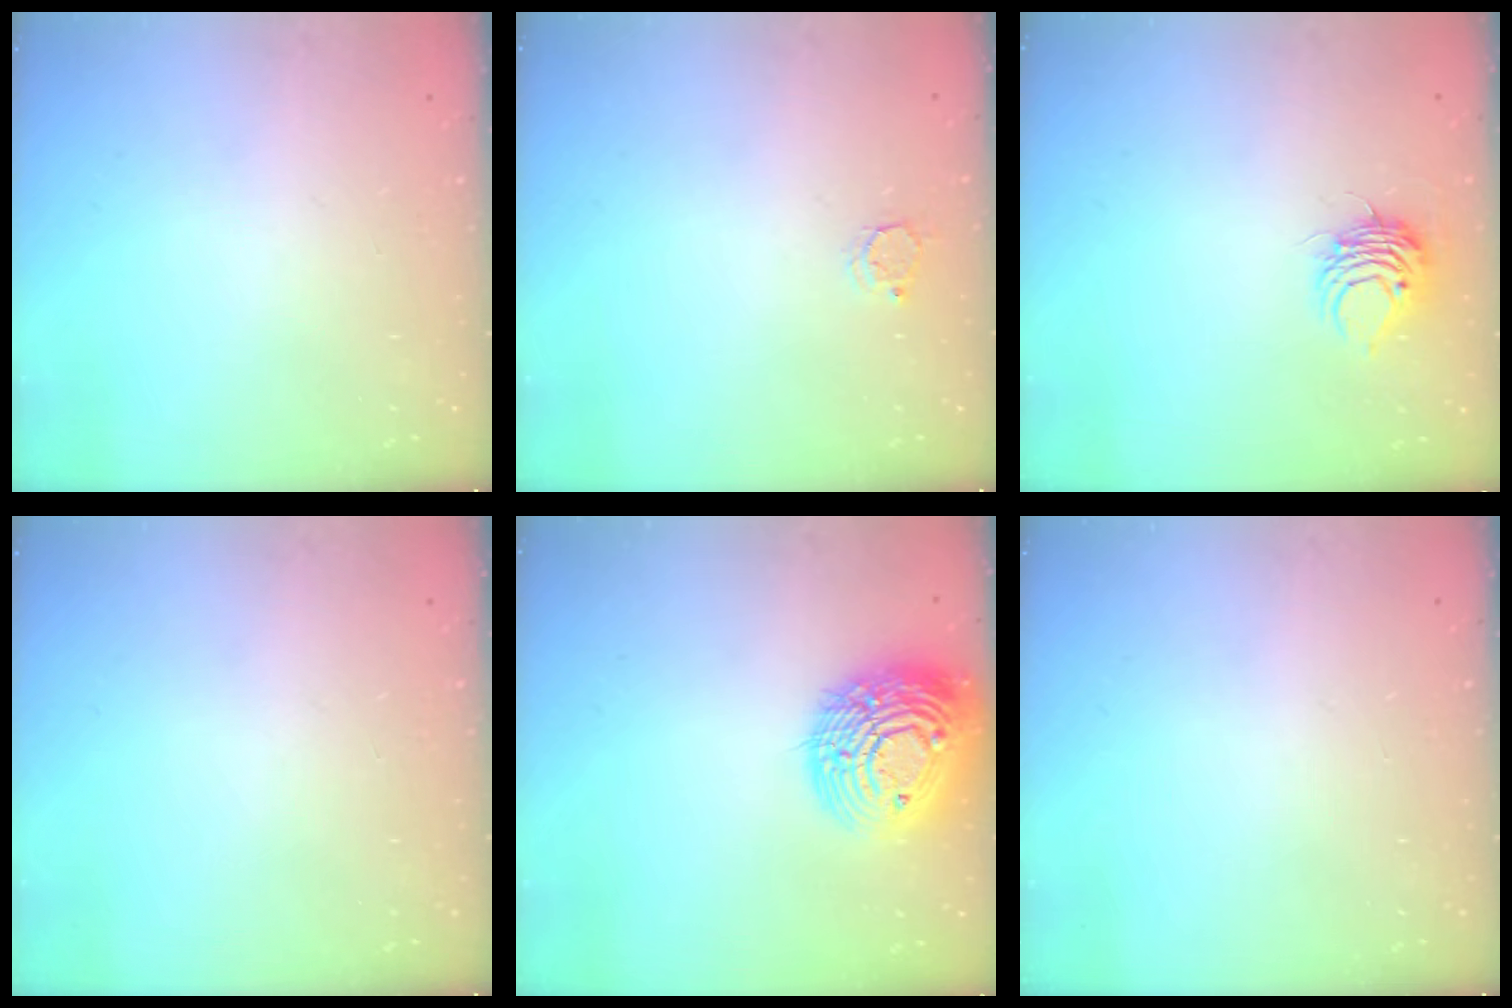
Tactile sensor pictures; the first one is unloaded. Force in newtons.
{"total": 2.7, "press": 2.7, "slide": 0.3}
{"total": 7.4, "press": 7.4, "slide": 0.3}
{"total": 0.0}
{"total": 20.6, "press": 20.5, "slide": 1.8}
{"total": 0.0}